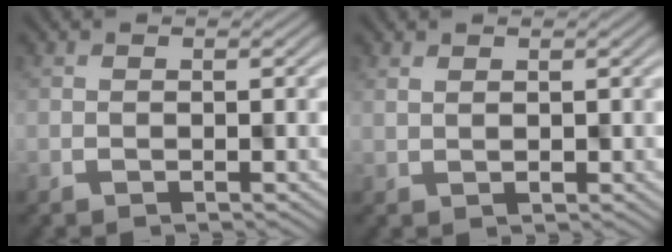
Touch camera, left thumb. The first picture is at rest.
{"total": 1.2, "force": [1.1, 0.1, 0.3], "torque": [-0.009, -0.002, 0.017]}